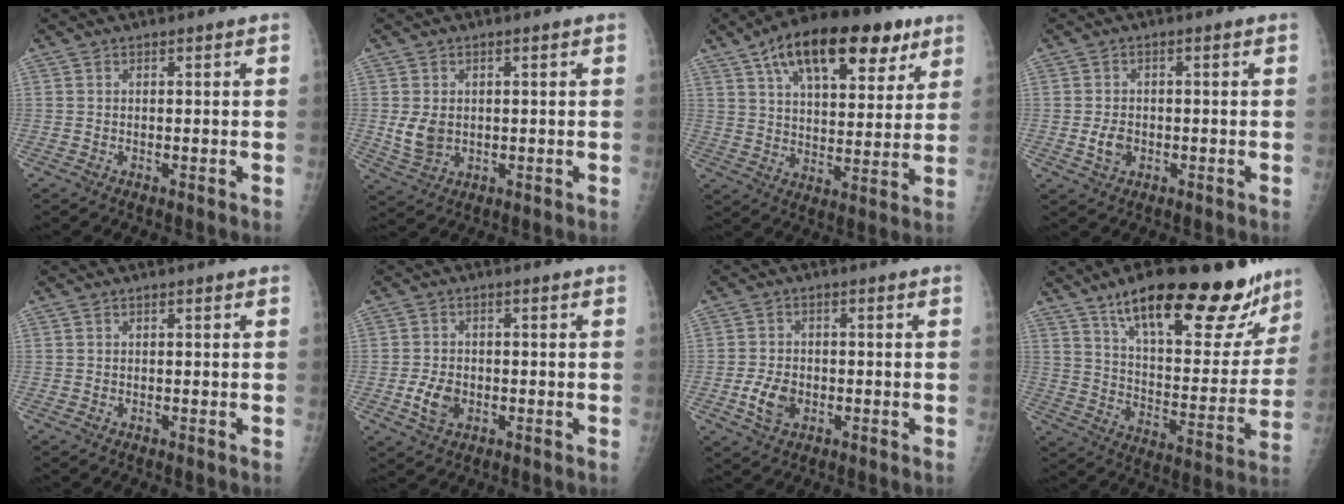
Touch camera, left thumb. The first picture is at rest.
{"total": 4.9, "force": [0.2, 3.7, 3.2], "torque": [-0.052, -0.009, 0.014]}
{"total": 21.3, "force": [11.6, 9.9, 14.8], "torque": [-0.201, -0.013, 0.184]}
{"total": 3.3, "force": [-0.8, 2.4, 2.1], "torque": [-0.033, 0.002, -0.012]}
{"total": 0.0}
{"total": 4.9, "force": [-1.4, 3.4, 3.2], "torque": [-0.055, 0.004, -0.024]}
{"total": 5.4, "force": [-1.7, 3.7, 3.6], "torque": [-0.062, 0.004, -0.029]}
{"total": 27.2, "force": [19.0, 8.8, 17.5], "torque": [-0.214, -0.069, 0.287]}